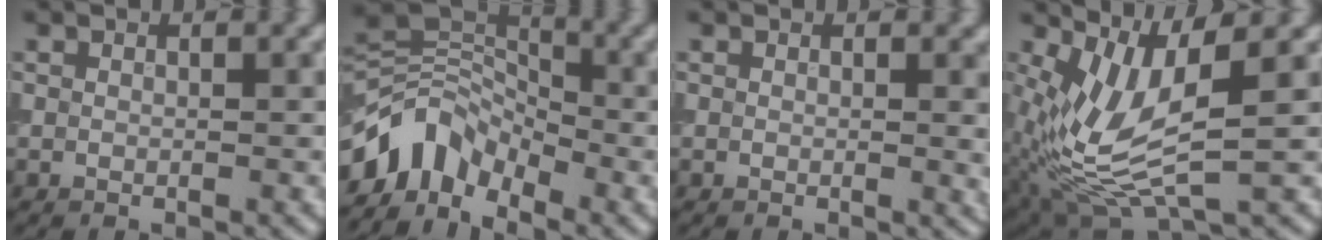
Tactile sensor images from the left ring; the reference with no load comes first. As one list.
[{"total": 4.8, "force": [-3.2, 3.0, 2.1], "torque": [-0.020, 0.004, -0.074]}, {"total": 2.3, "force": [0.1, 1.0, 2.0], "torque": [-0.018, -0.003, 0.001]}, {"total": 7.6, "force": [-0.1, 2.6, 7.1], "torque": [-0.171, -0.009, 0.001]}]